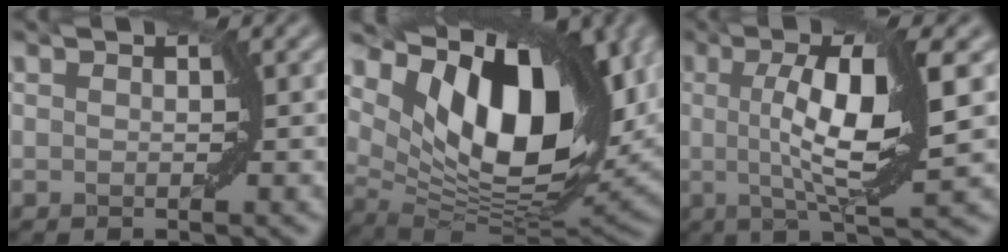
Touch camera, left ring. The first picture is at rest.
{"total": 15.5, "force": [6.3, 8.0, 11.7], "torque": [-0.176, 0.008, 0.104]}
{"total": 8.3, "force": [0.8, 1.9, 8.1], "torque": [-0.122, 0.000, 0.013]}